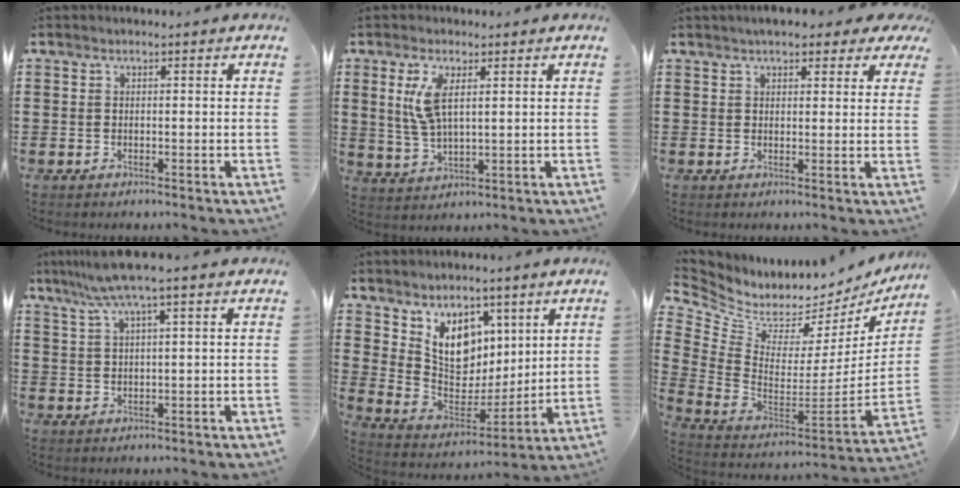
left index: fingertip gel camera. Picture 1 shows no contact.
{"total": 6.4, "force": [2.3, 2.6, 5.4], "torque": [-0.129, 0.002, 0.036]}
{"total": 3.7, "force": [3.1, 1.3, 1.7], "torque": [-0.035, -0.002, 0.054]}
{"total": 5.9, "force": [3.8, -0.4, 4.6], "torque": [-0.099, -0.005, 0.067]}
{"total": 9.3, "force": [5.7, 6.6, 3.2], "torque": [-0.077, -0.034, 0.112]}
{"total": 3.7, "force": [2.7, 2.3, 1.0], "torque": [-0.051, -0.046, 0.042]}